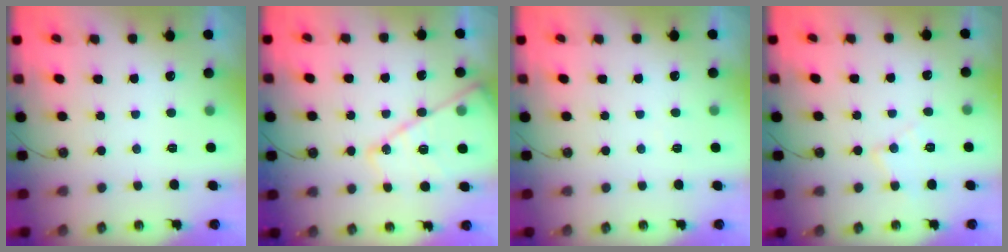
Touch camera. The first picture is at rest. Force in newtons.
{"total": 16.2, "press": 16.2, "slide": 1.2}
{"total": 2.7, "press": 2.7, "slide": 0.5}
{"total": 7.4, "press": 7.3, "slide": 0.5}